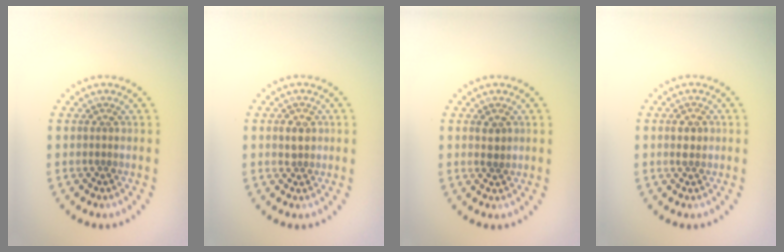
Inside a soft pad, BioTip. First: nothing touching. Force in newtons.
{"total": 1.5, "press": 1.5, "slide": 0.1}
{"total": 1.3, "press": 1.2, "slide": 0.4}
{"total": 1.4, "press": 1.4, "slide": 0.1}